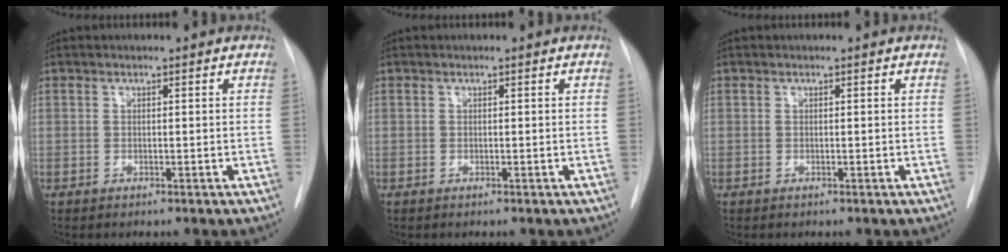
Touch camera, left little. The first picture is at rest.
{"total": 0.0}
{"total": 0.0}